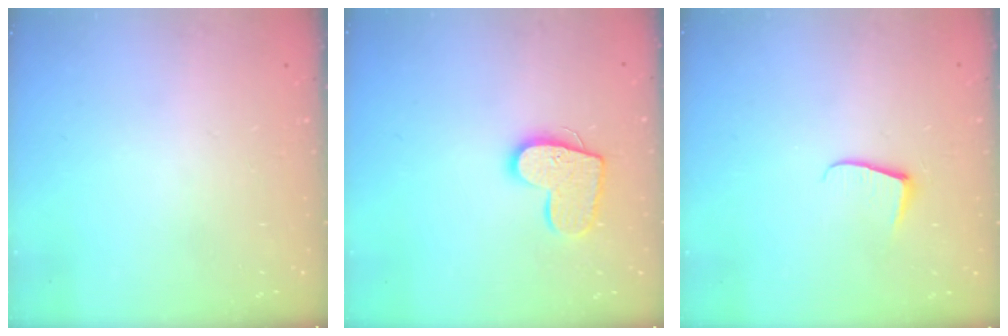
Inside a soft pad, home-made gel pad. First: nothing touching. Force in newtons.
{"total": 13.0, "press": 13.0, "slide": 0.9}
{"total": 5.4, "press": 5.4, "slide": 0.5}